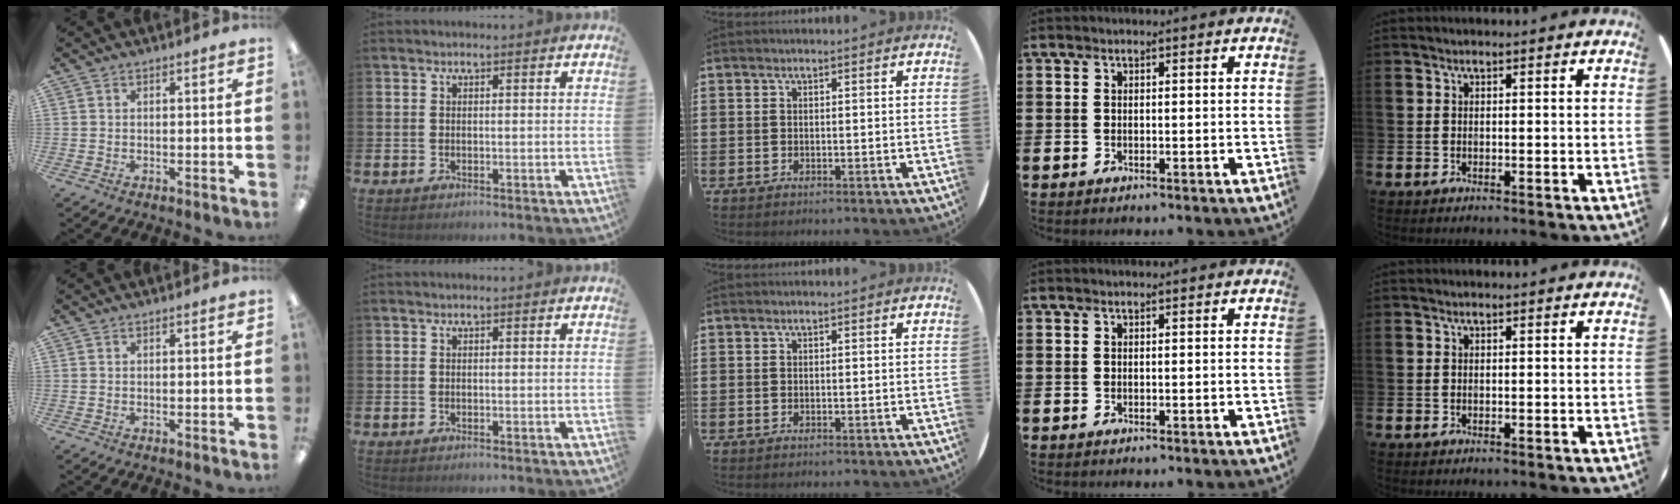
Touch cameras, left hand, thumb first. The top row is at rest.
{}